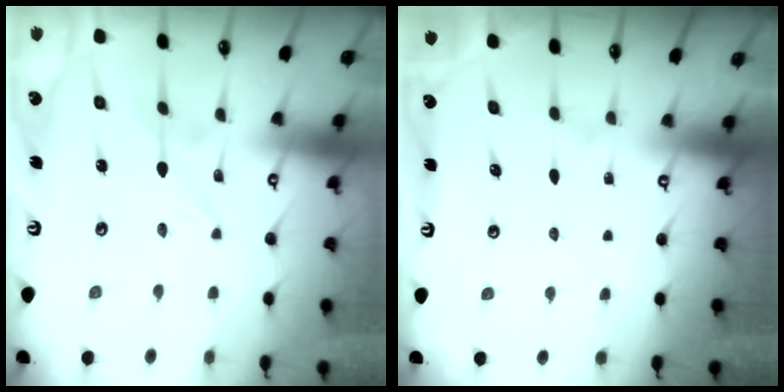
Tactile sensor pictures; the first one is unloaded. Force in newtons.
{"total": 0.0}